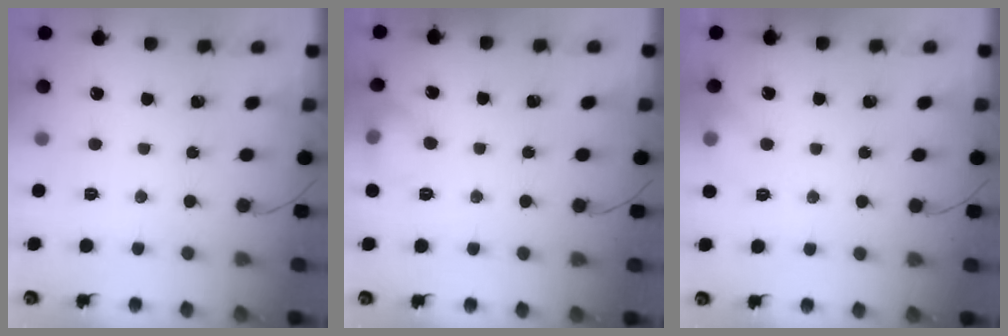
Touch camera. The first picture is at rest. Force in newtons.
{"total": 7.2, "press": 7.0, "slide": 1.3}
{"total": 6.3, "press": 6.2, "slide": 1.1}